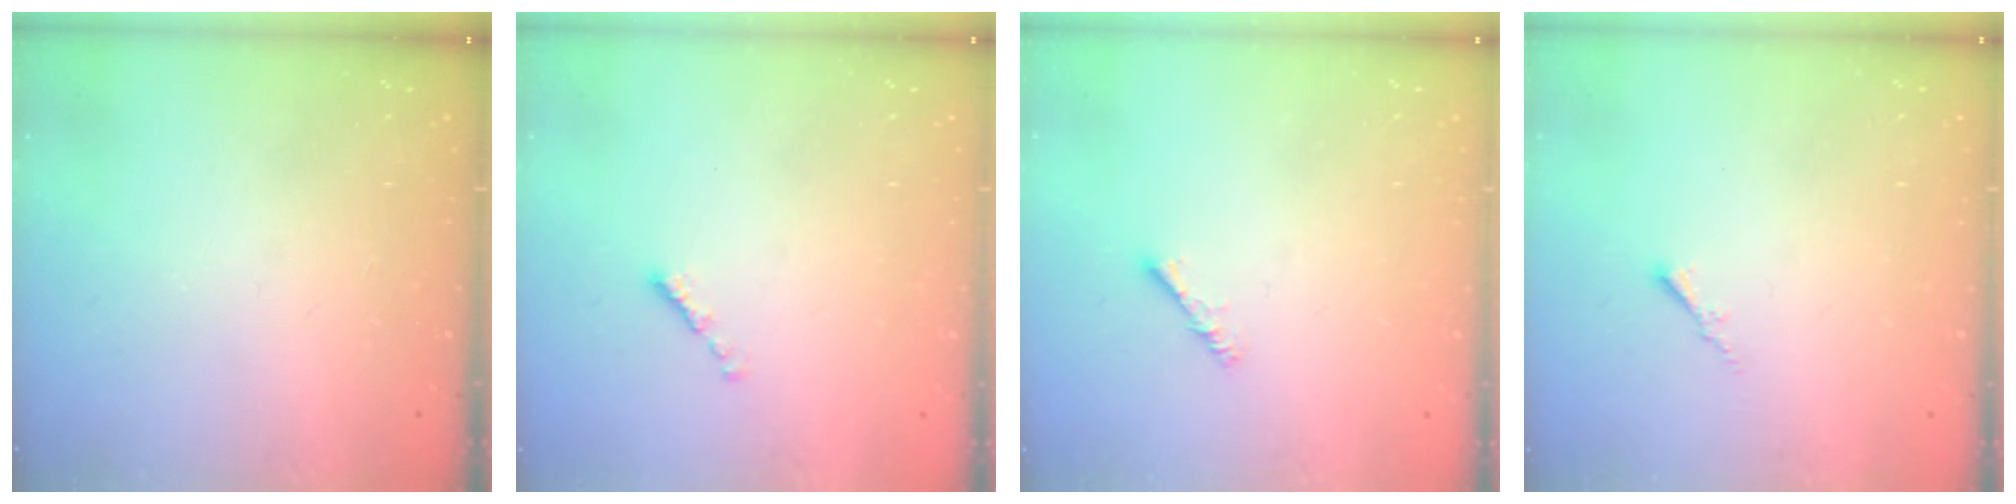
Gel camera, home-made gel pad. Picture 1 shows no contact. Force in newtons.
{"total": 0.7, "press": 0.5, "slide": 0.4}
{"total": 2.3, "press": 2.3, "slide": 0.4}
{"total": 0.5, "press": 0.4, "slide": 0.3}